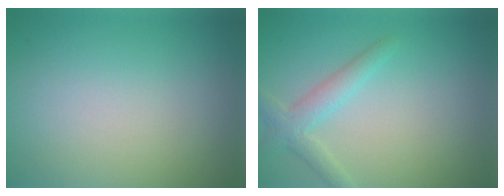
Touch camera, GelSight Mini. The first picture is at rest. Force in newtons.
{"total": 2.5, "press": 2.5, "slide": 0.1}